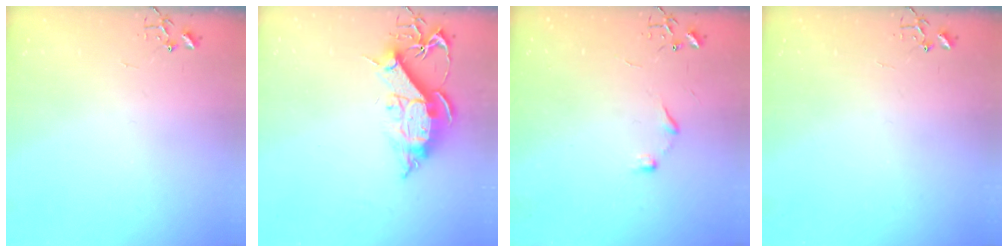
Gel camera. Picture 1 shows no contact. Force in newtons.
{"total": 13.2, "press": 13.1, "slide": 1.5}
{"total": 6.7, "press": 6.7, "slide": 0.7}
{"total": 0.0}